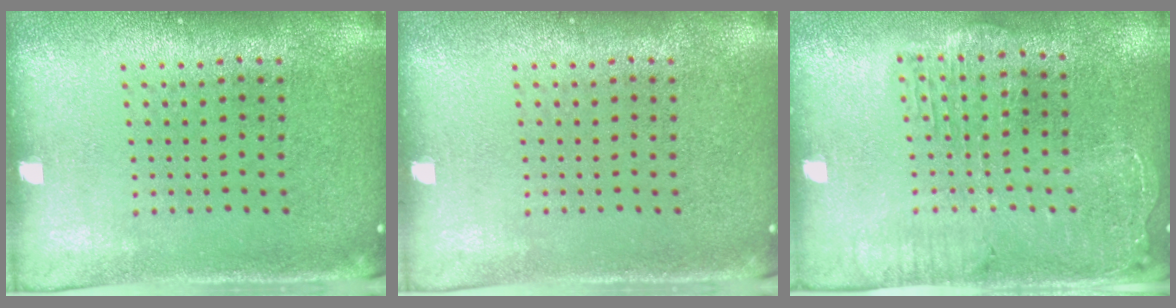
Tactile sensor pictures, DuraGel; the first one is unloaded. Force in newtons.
{"total": 0.0}
{"total": 2.0, "press": 1.8, "slide": 0.8}